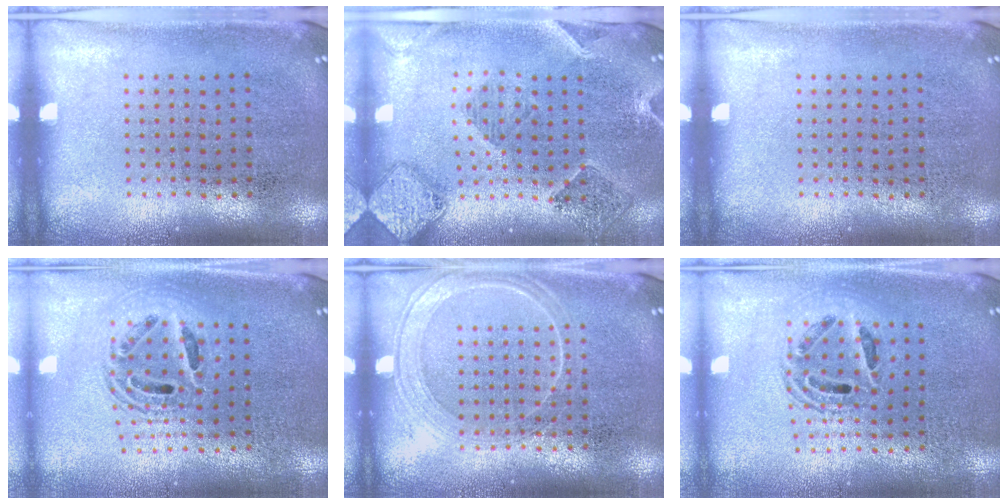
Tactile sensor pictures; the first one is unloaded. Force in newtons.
{"total": 1.4, "press": 1.4, "slide": 0.3}
{"total": 0.0}
{"total": 1.7, "press": 1.5, "slide": 1.0}
{"total": 2.2, "press": 2.1, "slide": 0.4}
{"total": 1.4, "press": 1.2, "slide": 0.6}